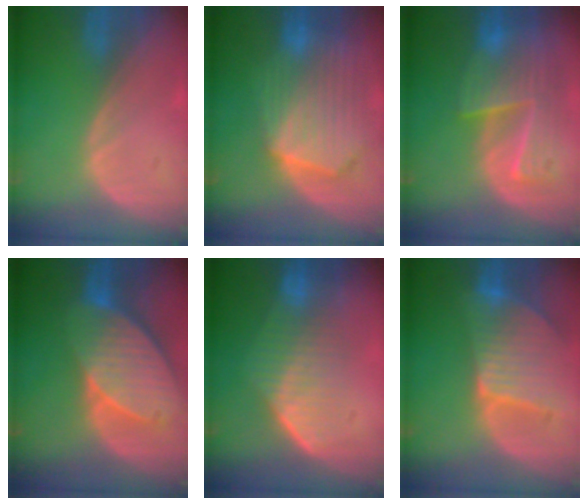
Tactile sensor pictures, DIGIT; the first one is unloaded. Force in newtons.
{"total": 10.6, "press": 9.3, "slide": 5.2}
{"total": 9.1, "press": 8.2, "slide": 3.9}
{"total": 10.6, "press": 9.4, "slide": 5.0}
{"total": 7.3, "press": 7.0, "slide": 2.0}
{"total": 9.4, "press": 8.2, "slide": 4.6}